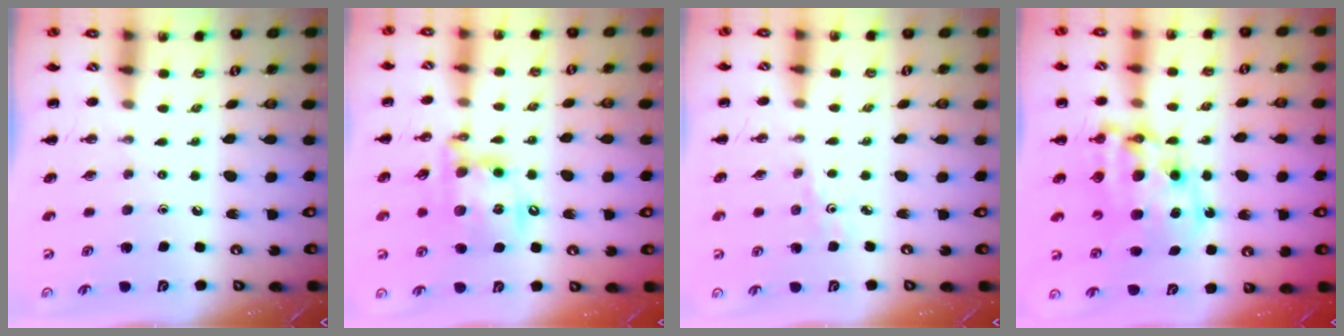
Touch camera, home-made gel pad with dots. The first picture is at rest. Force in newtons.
{"total": 16.6, "press": 16.3, "slide": 3.0}
{"total": 1.7, "press": 1.6, "slide": 0.6}
{"total": 12.1, "press": 11.8, "slide": 2.9}